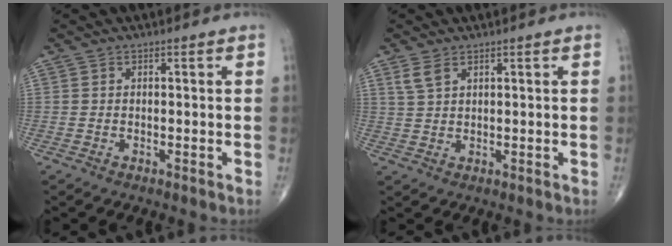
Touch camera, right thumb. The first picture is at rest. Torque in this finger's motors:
{"motor_torque": [-0.25, 0.21, 0.06, 0.05, 0.00]}